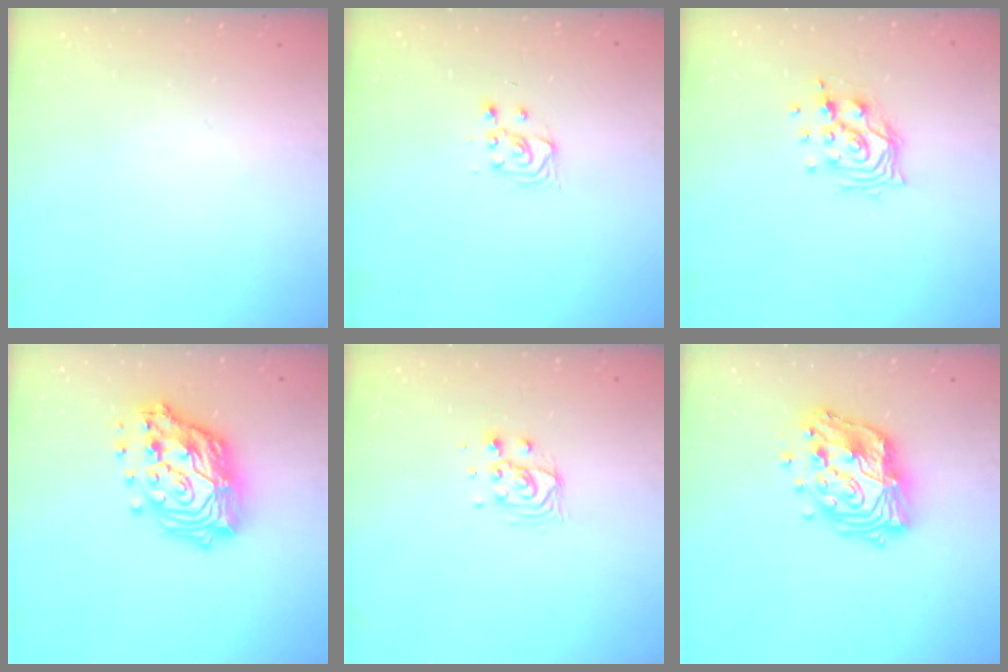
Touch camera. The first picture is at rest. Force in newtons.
{"total": 3.3, "press": 3.1, "slide": 1.1}
{"total": 9.6, "press": 9.6, "slide": 0.8}
{"total": 19.3, "press": 19.2, "slide": 2.1}
{"total": 7.6, "press": 7.6, "slide": 0.3}
{"total": 15.9, "press": 15.9, "slide": 1.1}